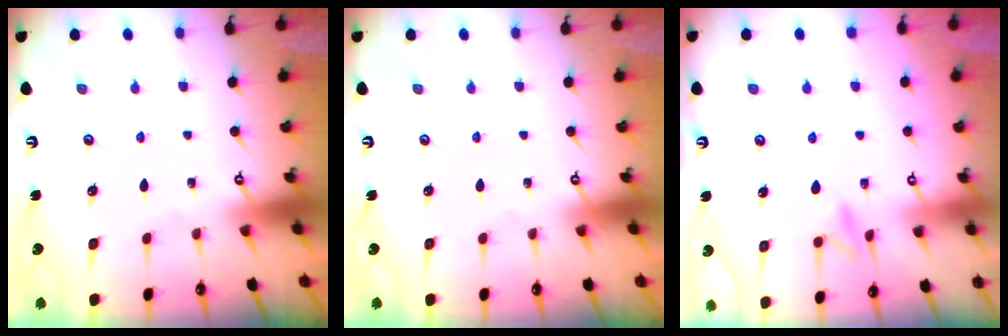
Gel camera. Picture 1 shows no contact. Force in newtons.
{"total": 0.0}
{"total": 9.9, "press": 9.9, "slide": 0.9}